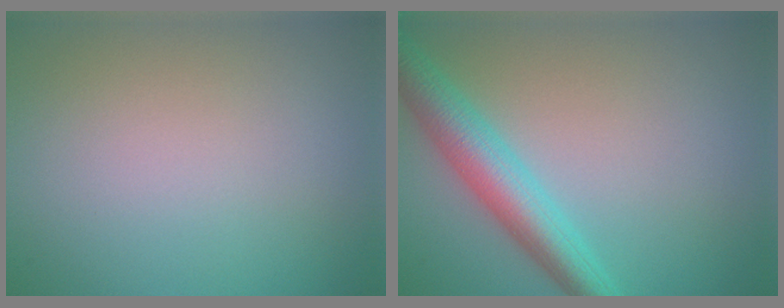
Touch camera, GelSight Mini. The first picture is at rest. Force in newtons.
{"total": 5.1, "press": 5.1, "slide": 0.2}